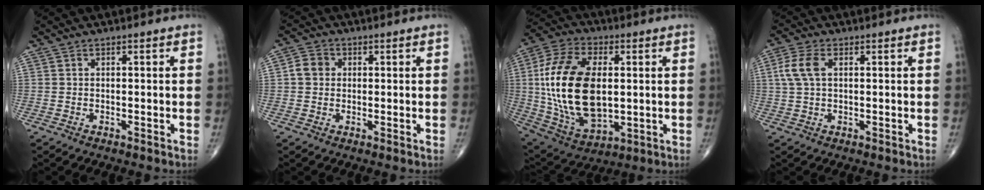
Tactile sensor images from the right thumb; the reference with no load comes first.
{"total": 3.7, "force": [0.4, 3.3, 1.7], "torque": [-0.022, 0.008, 0.000]}
{"total": 23.2, "force": [1.4, 13.1, 19.1], "torque": [-0.375, -0.008, 0.035]}
{"total": 5.5, "force": [1.2, 3.1, 4.4], "torque": [-0.110, 0.012, 0.022]}